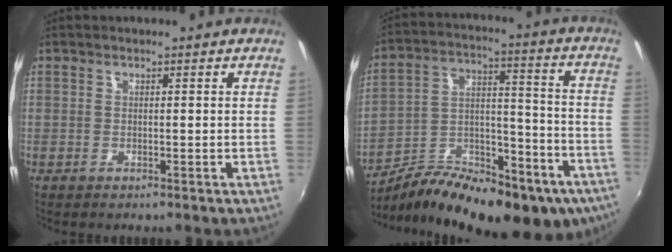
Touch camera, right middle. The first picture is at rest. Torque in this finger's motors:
{"motor_torque": [1.18, -0.95, 0.29, 0.14]}